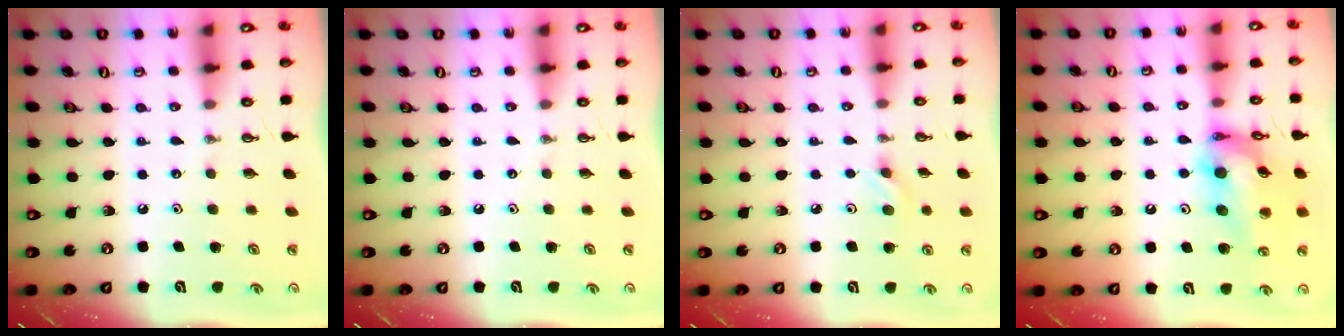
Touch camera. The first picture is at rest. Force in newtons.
{"total": 0.0}
{"total": 5.6, "press": 5.3, "slide": 1.9}
{"total": 16.9, "press": 16.5, "slide": 3.9}